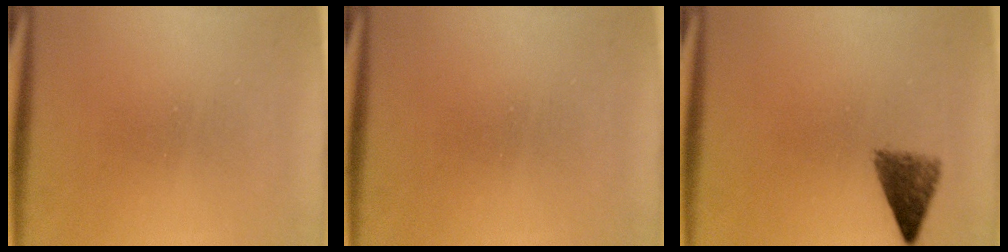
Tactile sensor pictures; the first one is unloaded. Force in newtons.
{"total": 0.0}
{"total": 3.8}